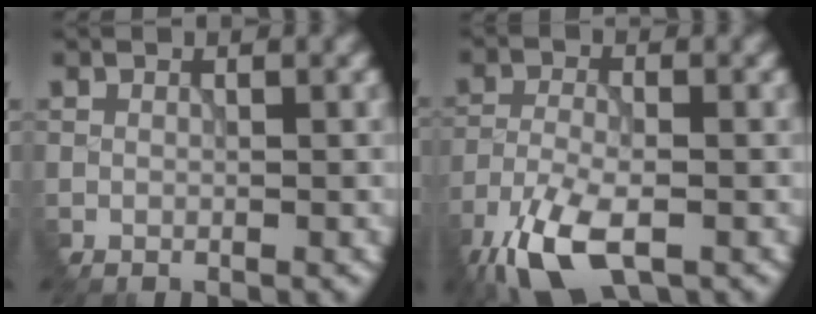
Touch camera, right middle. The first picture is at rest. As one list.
[{"total": 8.3, "force": [-5.7, 3.0, 5.2], "torque": [-0.114, -0.023, -0.111]}]